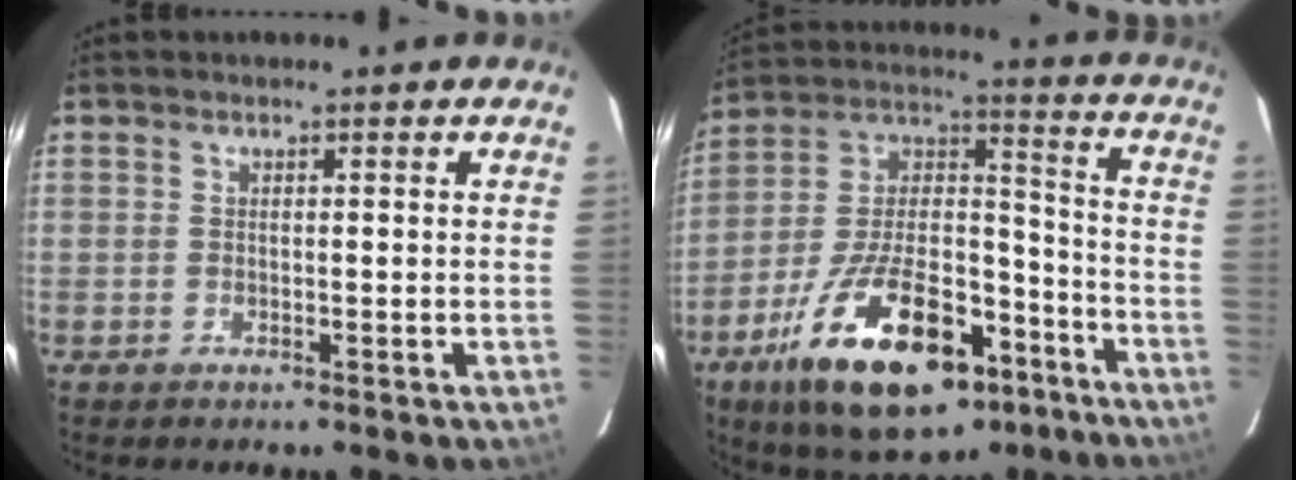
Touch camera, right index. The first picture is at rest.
{"total": 26.9, "force": [-15.1, 11.9, 18.9], "torque": [-0.338, 0.002, -0.234]}